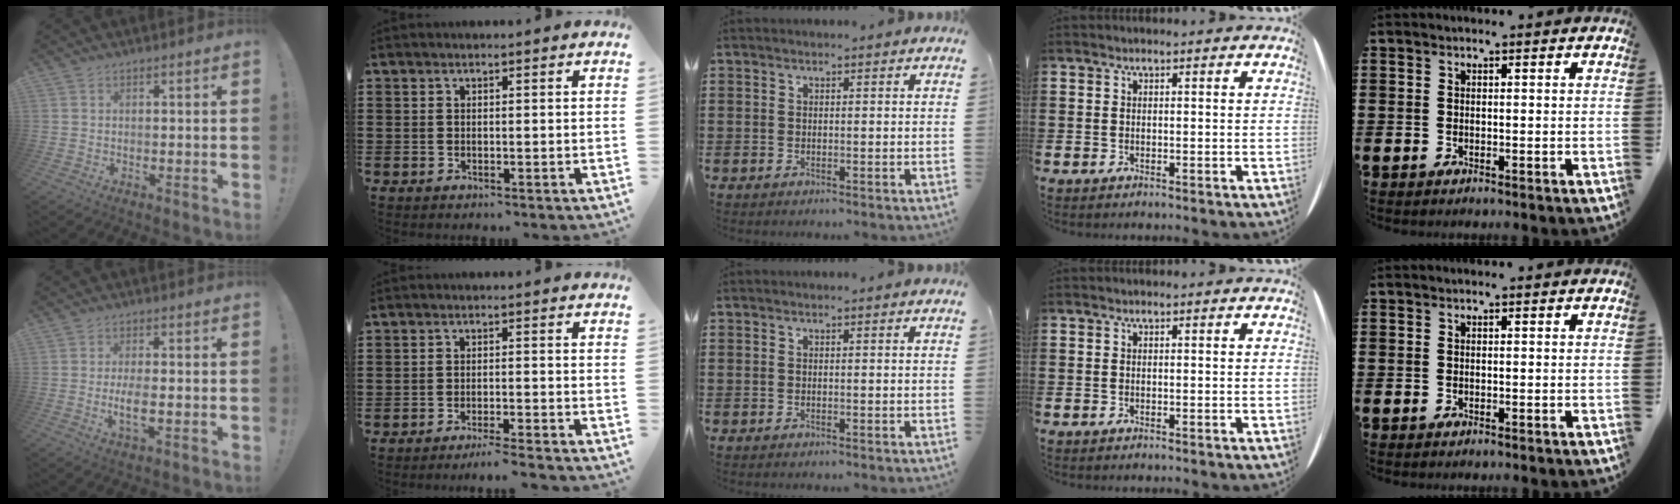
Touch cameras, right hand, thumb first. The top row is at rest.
{"thumb": {"total": 5.4, "force": [-1.1, 1.5, 5.0], "torque": [-0.101, -0.010, -0.021]}, "index": {"total": 2.6, "force": [-2.4, -0.4, 0.9], "torque": [-0.016, -0.001, -0.048]}}